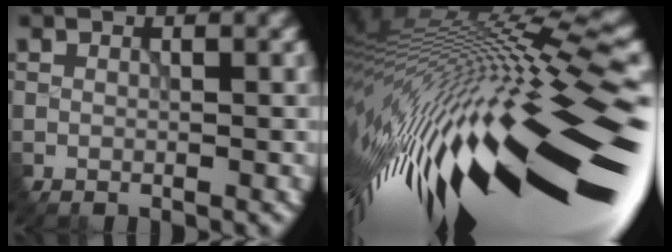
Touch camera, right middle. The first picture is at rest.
{"total": 18.4, "force": [-4.1, 4.7, 17.3], "torque": [-0.309, -0.001, -0.086]}